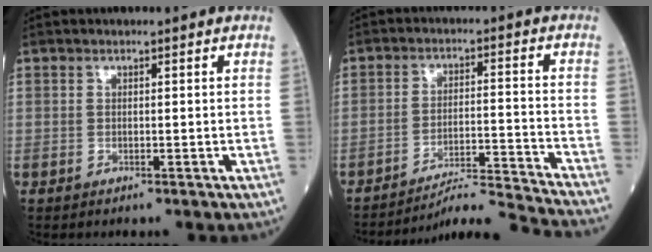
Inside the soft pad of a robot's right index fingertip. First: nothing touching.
{"total": 11.5, "force": [-10.8, -3.7, 0.8], "torque": [-0.002, 0.003, -0.176]}